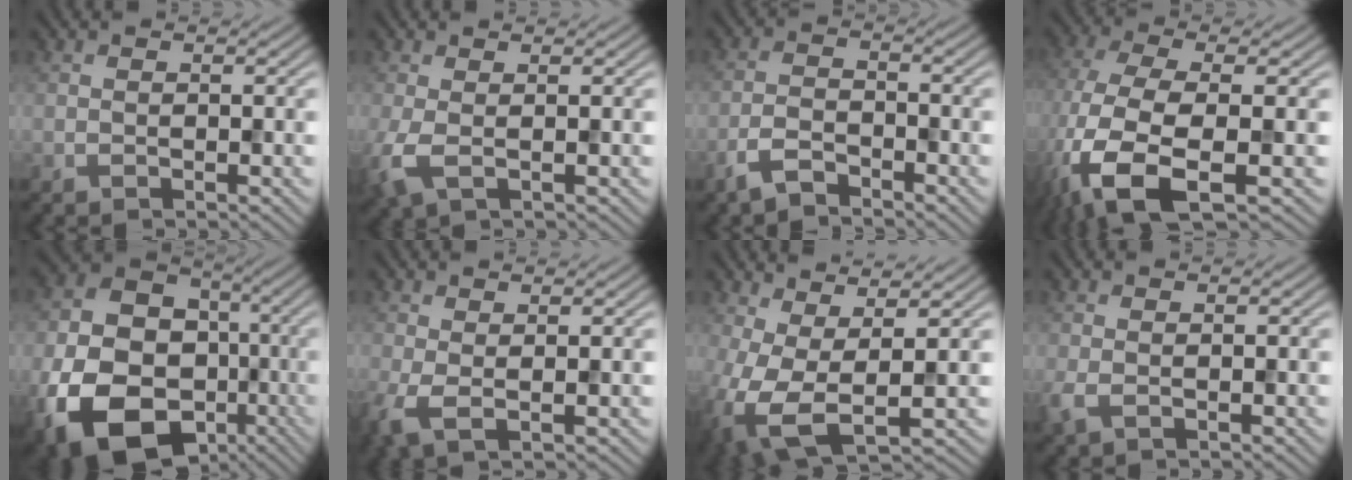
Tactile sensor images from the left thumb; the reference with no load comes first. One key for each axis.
{"total": 3.2, "fx": -0.2, "fy": 1.3, "fz": 2.8, "tx": -0.080, "ty": -0.004, "tz": -0.009}
{"total": 3.9, "fx": -3.1, "fy": 1.2, "fz": 2.0, "tx": -0.048, "ty": -0.001, "tz": -0.073}
{"total": 12.6, "fx": -5.2, "fy": 4.5, "fz": 10.6, "tx": -0.264, "ty": -0.028, "tz": -0.099}
{"total": 18.2, "fx": -6.5, "fy": 14.0, "fz": 9.6, "tx": -0.227, "ty": -0.047, "tz": -0.112}
{"total": 3.2, "fx": -0.2, "fy": 1.2, "fz": 2.9, "tx": -0.079, "ty": -0.005, "tz": -0.007}
{"total": 8.6, "fx": -1.2, "fy": 3.5, "fz": 7.8, "tx": -0.192, "ty": -0.012, "tz": -0.024}
{"total": 1.7, "fx": -0.2, "fy": 0.8, "fz": 1.5, "tx": -0.046, "ty": -0.004, "tz": -0.008}